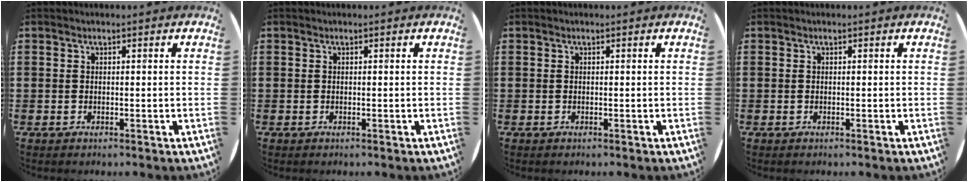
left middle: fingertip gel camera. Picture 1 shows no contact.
{"total": 0.0}
{"total": 0.0}
{"total": 0.0}